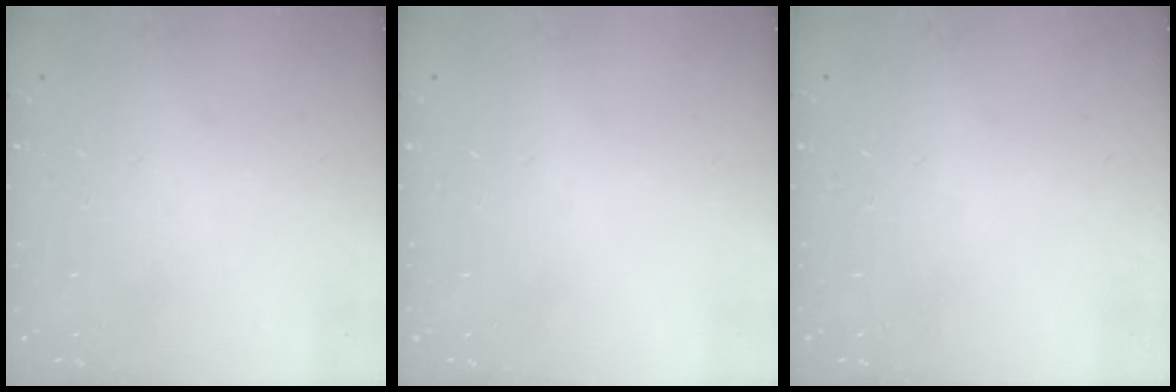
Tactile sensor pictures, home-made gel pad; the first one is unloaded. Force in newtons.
{"total": 0.0}
{"total": 0.0}